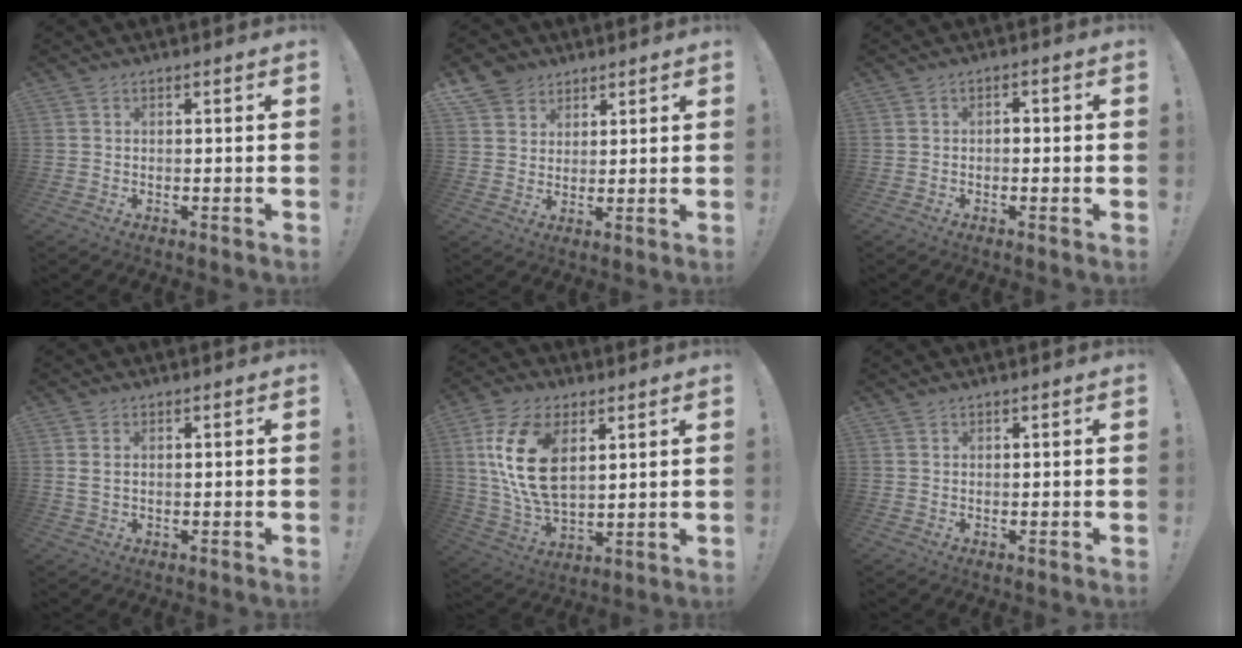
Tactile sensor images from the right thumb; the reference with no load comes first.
{"total": 7.2, "force": [4.8, 5.2, 1.1], "torque": [-0.019, -0.033, 0.096]}
{"total": 1.6, "force": [-1.2, 0.3, 1.0], "torque": [-0.024, 0.007, -0.022]}
{"total": 2.0, "force": [1.0, 1.1, 1.4], "torque": [-0.022, 0.001, 0.018]}
{"total": 18.2, "force": [6.0, 10.9, 13.3], "torque": [-0.267, -0.017, 0.104]}
{"total": 0.9, "force": [0.8, 0.3, 0.1], "torque": [0.001, -0.002, 0.016]}